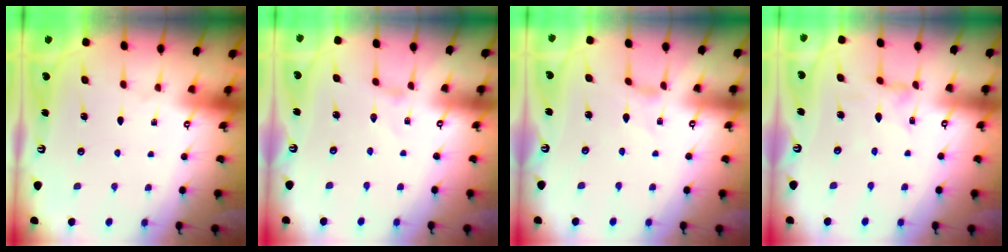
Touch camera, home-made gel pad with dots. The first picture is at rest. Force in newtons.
{"total": 0.0}
{"total": 0.0}
{"total": 1.9, "press": 1.9, "slide": 0.1}